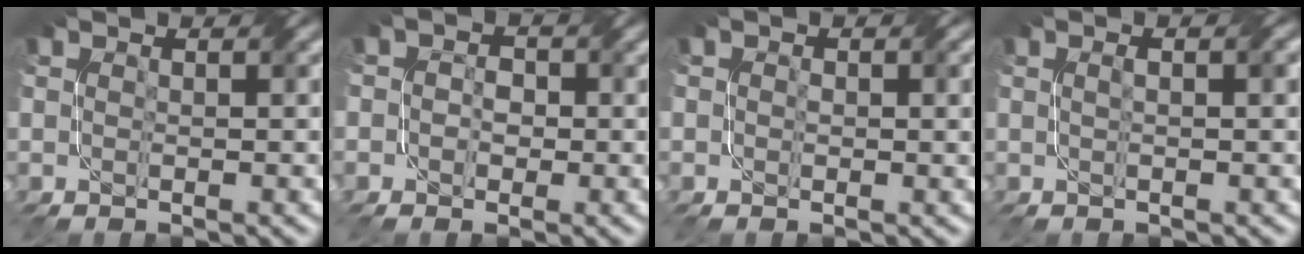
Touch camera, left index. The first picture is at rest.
{"total": 2.8, "force": [0.3, 2.4, 1.2], "torque": [0.002, 0.004, -0.024]}
{"total": 2.2, "force": [0.3, 1.4, 1.7], "torque": [-0.021, -0.002, 0.006]}
{"total": 1.7, "force": [0.5, 0.5, 1.5], "torque": [-0.020, -0.001, 0.004]}